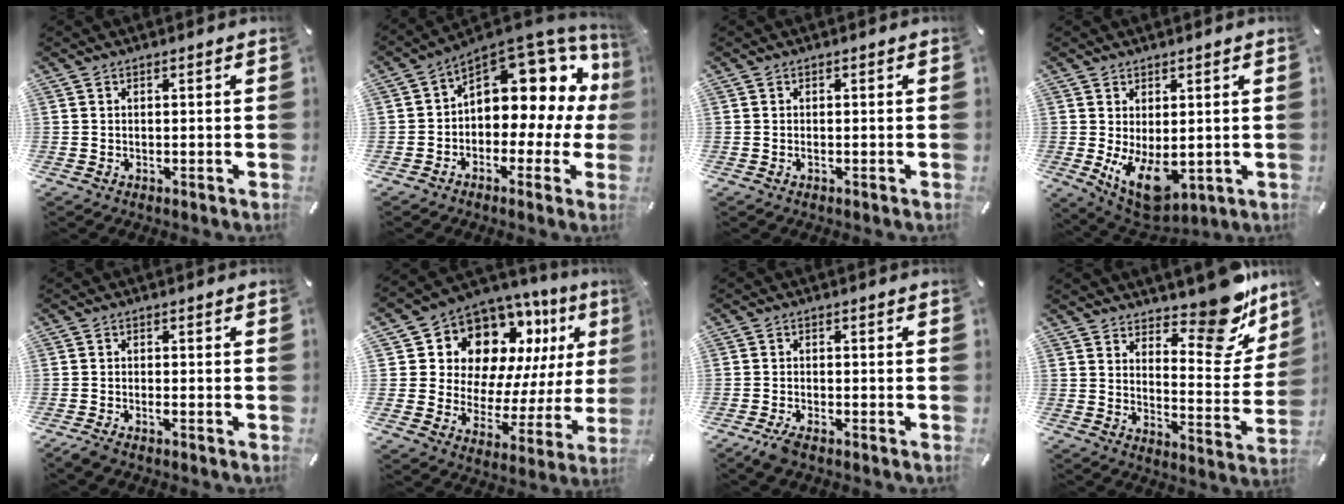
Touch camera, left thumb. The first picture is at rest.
{"total": 11.5, "force": [5.4, 7.6, 6.7], "torque": [-0.085, -0.060, 0.090]}
{"total": 0.6, "force": [-0.3, 0.3, 0.5], "torque": [-0.011, -0.004, -0.004]}
{"total": 9.7, "force": [-0.7, 6.1, 7.5], "torque": [-0.121, -0.014, -0.007]}
{"total": 1.6, "force": [-1.2, 0.3, 1.0], "torque": [-0.016, 0.000, -0.020]}
{"total": 13.3, "force": [8.3, 9.2, 4.9], "torque": [-0.079, -0.086, 0.147]}
{"total": 3.0, "force": [-2.1, 0.8, 1.9], "torque": [-0.042, 0.002, -0.042]}
{"total": 15.1, "force": [11.8, 6.2, 7.0], "torque": [-0.077, -0.112, 0.200]}